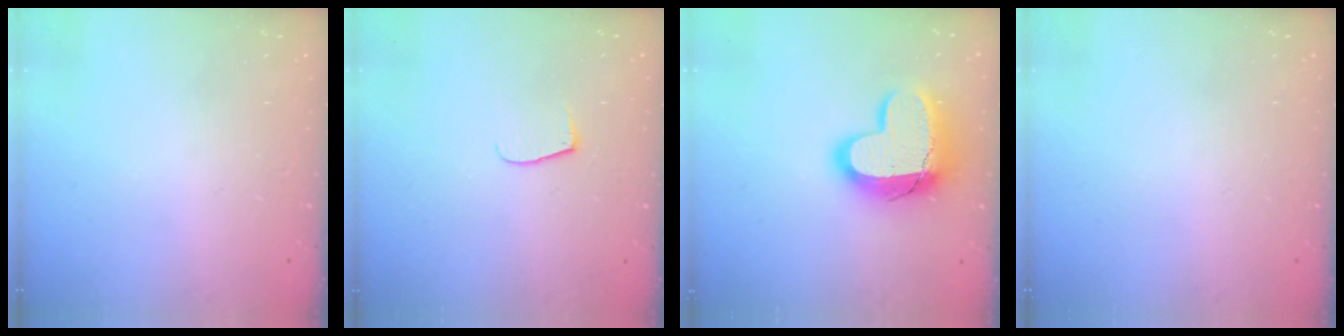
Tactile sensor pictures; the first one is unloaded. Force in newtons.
{"total": 6.3, "press": 6.2, "slide": 0.8}
{"total": 15.8, "press": 15.7, "slide": 1.0}
{"total": 0.0}